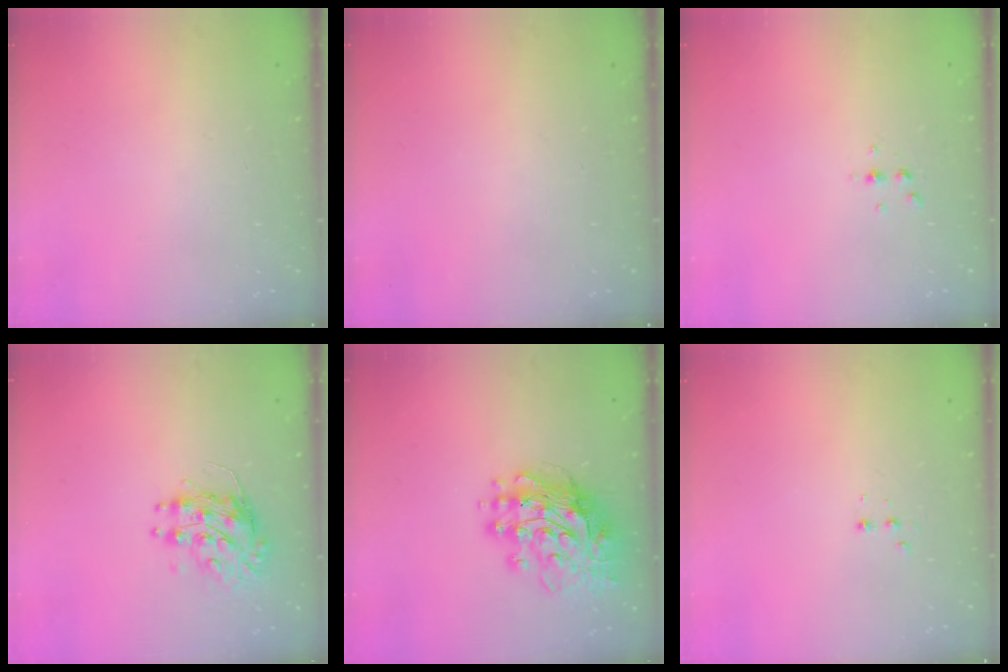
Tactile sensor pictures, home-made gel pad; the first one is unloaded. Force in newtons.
{"total": 0.0}
{"total": 2.6, "press": 2.6, "slide": 0.3}
{"total": 9.0, "press": 9.0, "slide": 0.3}
{"total": 17.5, "press": 17.4, "slide": 1.7}
{"total": 2.4, "press": 2.2, "slide": 0.9}